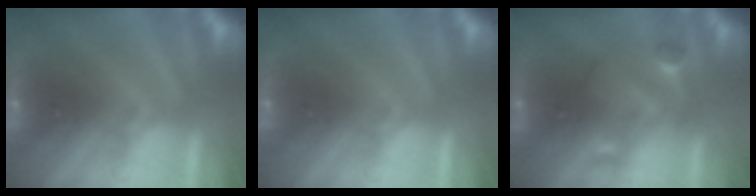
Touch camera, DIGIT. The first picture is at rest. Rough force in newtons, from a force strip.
{"total": 0.0}
{"total": 2.5}